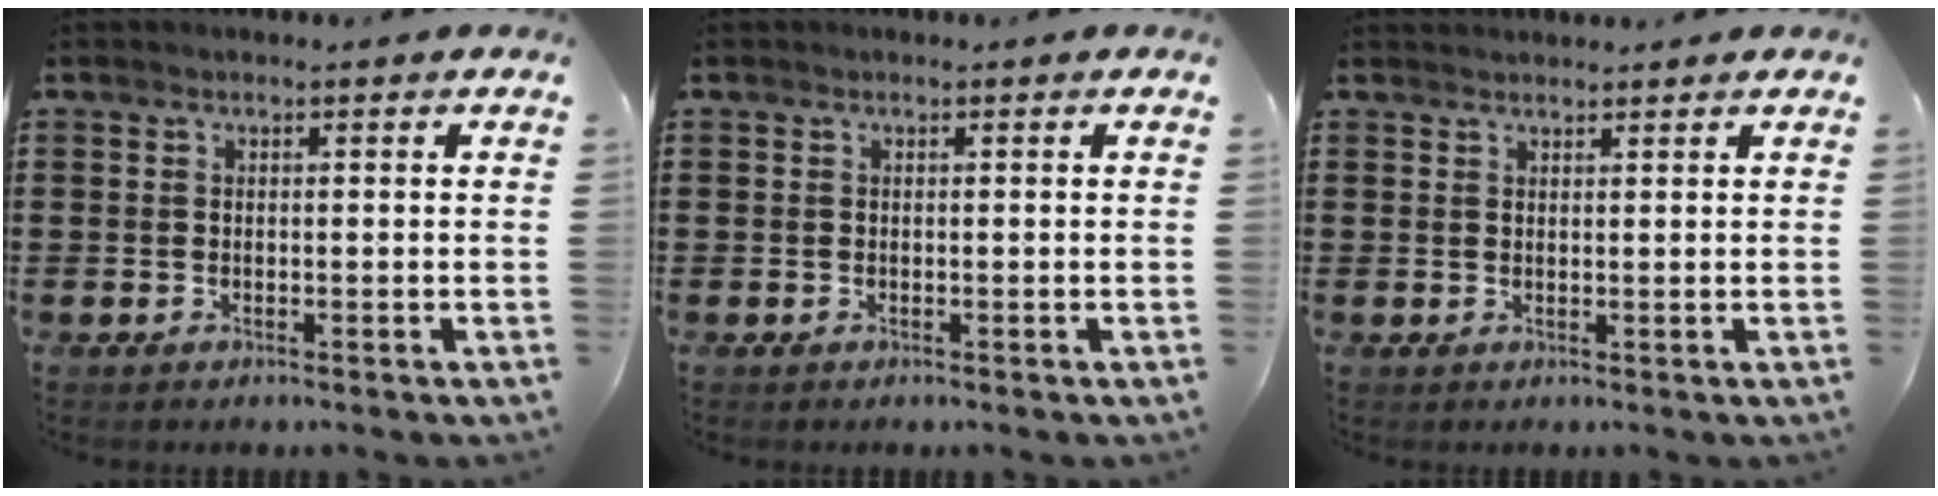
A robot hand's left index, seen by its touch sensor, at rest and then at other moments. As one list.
[{"total": 0.0}, {"total": 1.2, "force": [1.2, 0.1, 0.0], "torque": [-0.002, 0.000, 0.023]}]